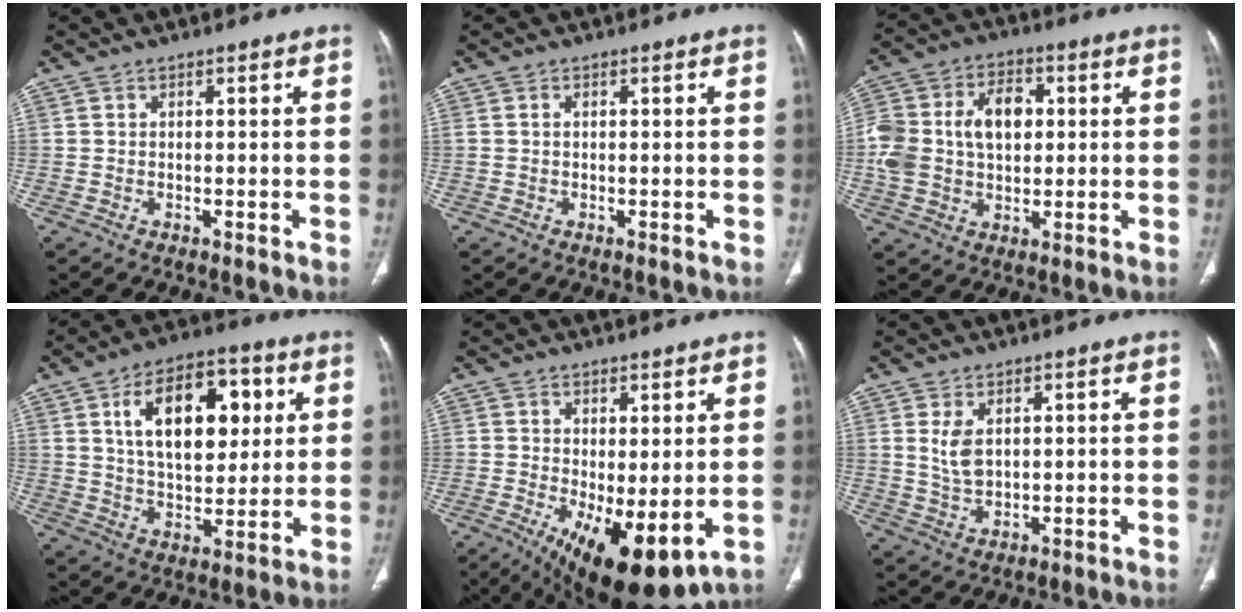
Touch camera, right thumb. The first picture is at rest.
{"total": 0.9, "force": [0.1, 0.6, 0.6], "torque": [-0.017, 0.007, 0.004]}
{"total": 15.9, "force": [1.5, 11.0, 11.4], "torque": [-0.215, 0.024, 0.028]}
{"total": 18.1, "force": [5.3, 10.2, 14.0], "torque": [-0.183, -0.004, 0.089]}
{"total": 12.7, "force": [-3.0, 4.9, 11.3], "torque": [-0.179, -0.025, -0.027]}
{"total": 5.0, "force": [1.4, 2.9, 3.8], "torque": [-0.071, -0.008, 0.036]}